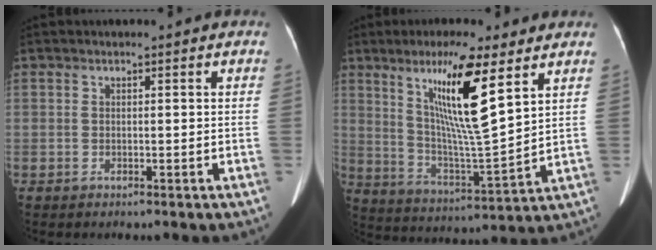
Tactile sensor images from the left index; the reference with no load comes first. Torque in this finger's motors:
{"motor_torque": [1.68, -0.46, 1.05, 0.21]}